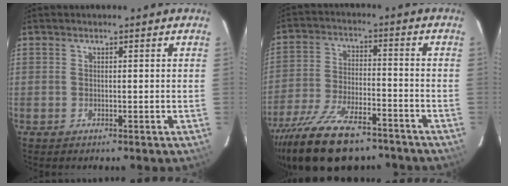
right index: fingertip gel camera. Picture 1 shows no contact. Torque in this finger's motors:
{"motor_torque": [1.30, -0.83, 0.91, 0.21]}